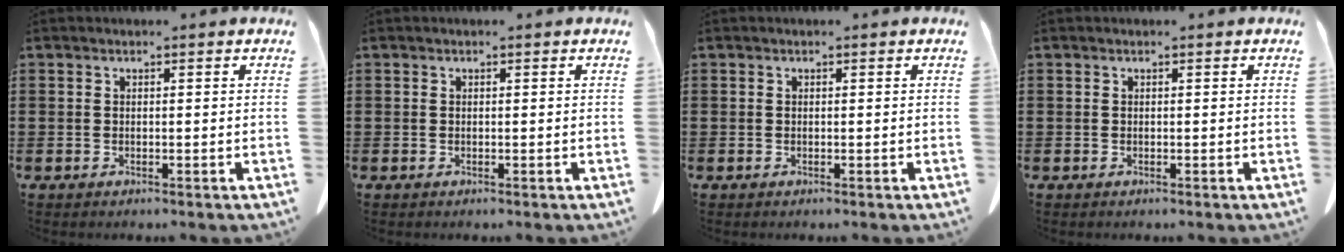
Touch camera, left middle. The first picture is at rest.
{"total": 0.0}
{"total": 0.0}
{"total": 0.0}